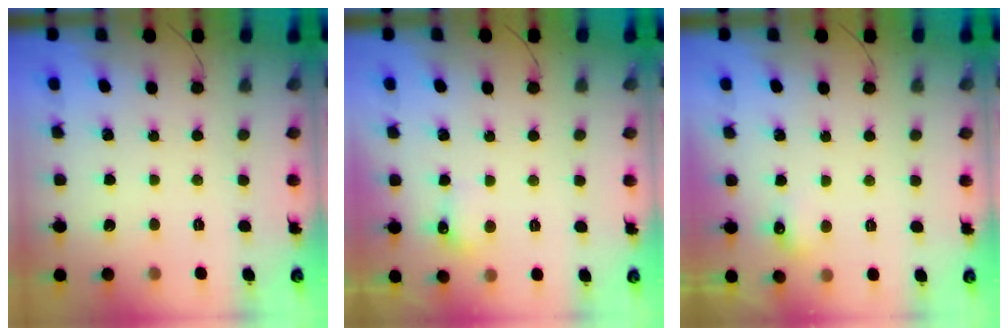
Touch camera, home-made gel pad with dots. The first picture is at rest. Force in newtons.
{"total": 5.5, "press": 5.3, "slide": 1.4}
{"total": 4.7, "press": 4.5, "slide": 1.2}